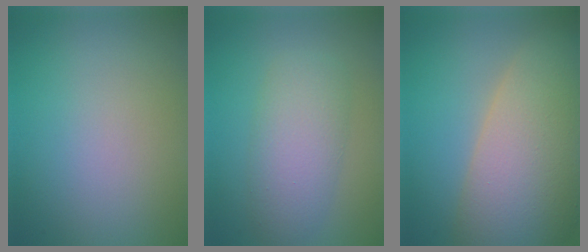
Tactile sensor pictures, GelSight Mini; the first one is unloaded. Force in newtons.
{"total": 4.7, "press": 4.7, "slide": 0.1}
{"total": 13.8, "press": 13.7, "slide": 1.2}